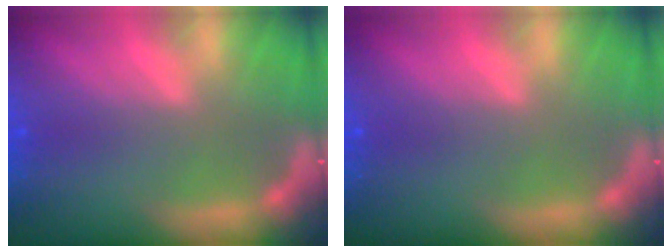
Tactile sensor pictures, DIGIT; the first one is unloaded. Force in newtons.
{"total": 0.0}